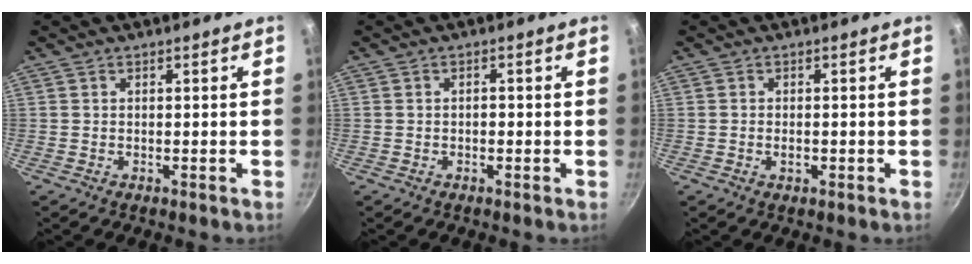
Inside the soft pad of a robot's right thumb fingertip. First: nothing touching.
{"total": 1.0, "force": [-0.3, 0.7, 0.7], "torque": [-0.010, 0.005, -0.006]}
{"total": 1.4, "force": [-0.4, 0.8, 1.0], "torque": [-0.017, 0.001, -0.008]}